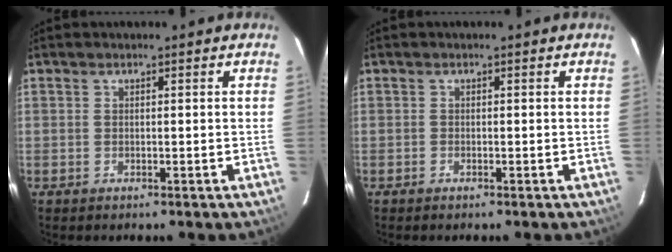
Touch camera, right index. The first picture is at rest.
{"total": 0.0}